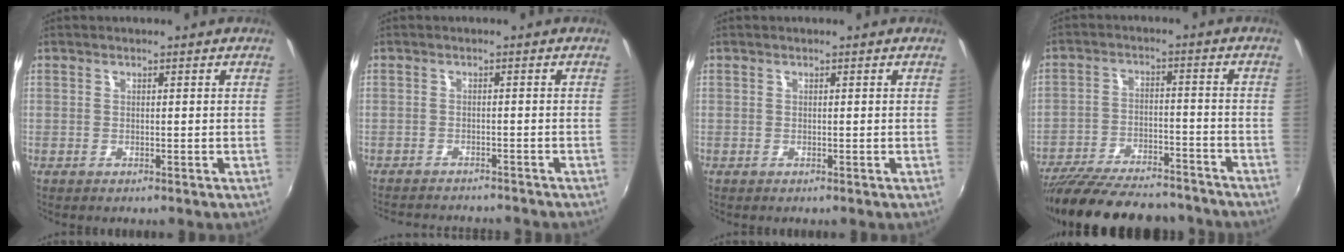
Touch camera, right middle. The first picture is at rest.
{"total": 8.8, "force": [-8.1, 1.6, 3.0], "torque": [-0.073, -0.012, -0.117]}
{"total": 0.0}
{"total": 22.0, "force": [-19.1, 6.0, 9.2], "torque": [-0.183, -0.022, -0.274]}